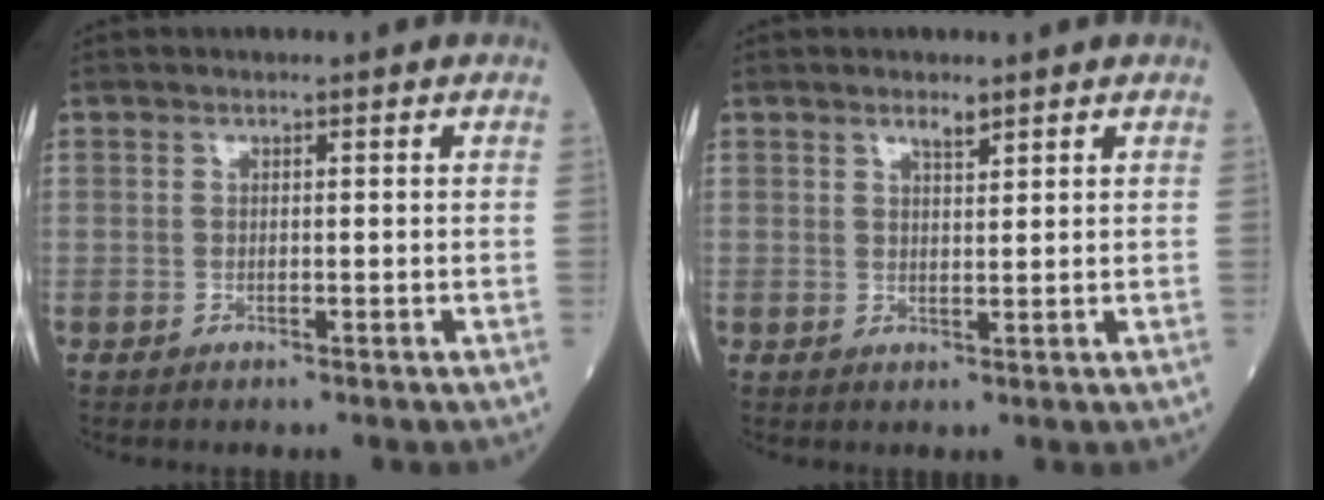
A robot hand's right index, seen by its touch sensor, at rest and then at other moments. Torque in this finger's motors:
{"motor_torque": [0.00, 0.01, 0.00, 0.00]}